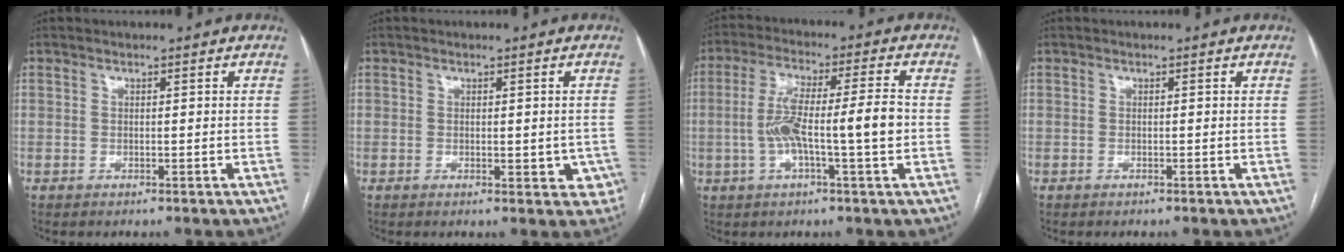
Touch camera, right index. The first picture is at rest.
{"total": 3.6, "force": [-0.7, 2.3, 2.8], "torque": [-0.011, 0.002, -0.004]}
{"total": 10.4, "force": [-1.3, 0.8, 10.3], "torque": [-0.191, 0.021, -0.027]}
{"total": 0.0}